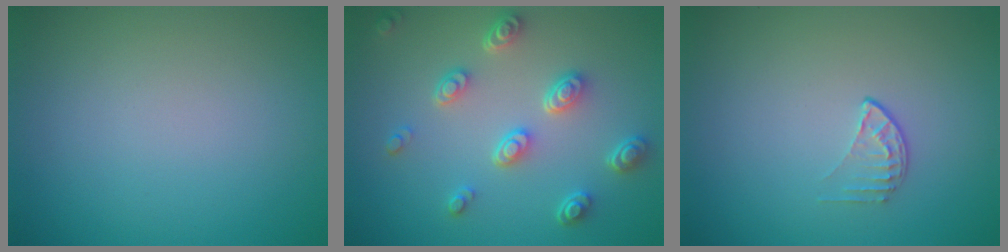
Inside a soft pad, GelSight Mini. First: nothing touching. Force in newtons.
{"total": 4.5, "press": 3.4, "slide": 2.9}
{"total": 1.1, "press": 0.7, "slide": 0.9}